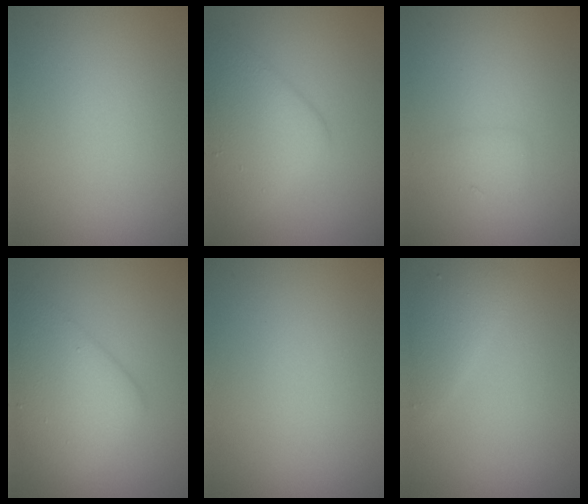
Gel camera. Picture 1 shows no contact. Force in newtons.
{"total": 5.1, "press": 5.1, "slide": 0.1}
{"total": 1.2, "press": 1.2, "slide": 0.1}
{"total": 5.5, "press": 5.5, "slide": 0.1}
{"total": 0.0}
{"total": 2.0, "press": 2.0, "slide": 0.1}